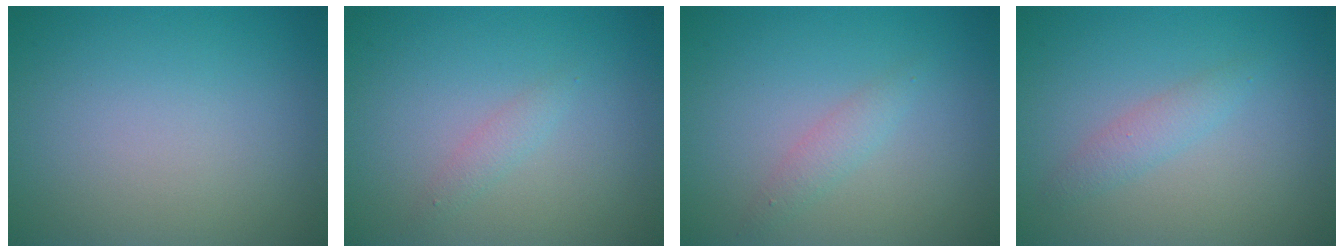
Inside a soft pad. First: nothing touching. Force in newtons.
{"total": 1.0, "press": 1.0, "slide": 0.0}
{"total": 1.4, "press": 1.4, "slide": 0.0}
{"total": 1.6, "press": 1.6, "slide": 0.0}